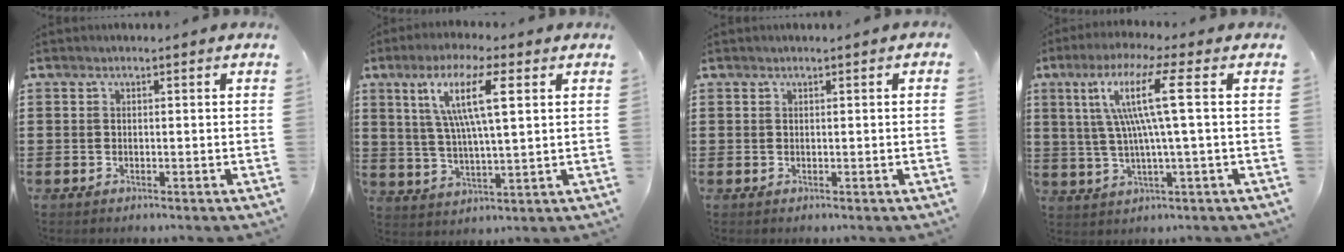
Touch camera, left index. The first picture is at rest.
{"total": 11.1, "force": [4.6, 2.5, 9.8], "torque": [-0.200, 0.010, 0.077]}
{"total": 0.0}
{"total": 10.7, "force": [2.3, 0.3, 10.5], "torque": [-0.223, -0.004, 0.025]}